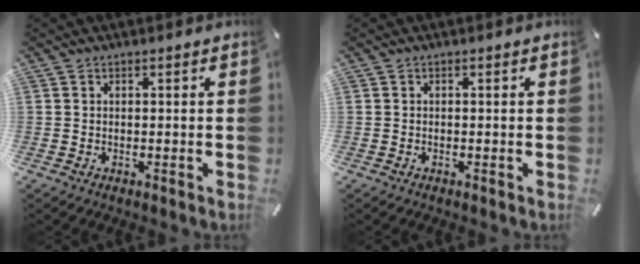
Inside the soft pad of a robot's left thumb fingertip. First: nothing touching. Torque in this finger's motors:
{"motor_torque": [0.01, 0.01, -0.01, -0.01, 0.00]}